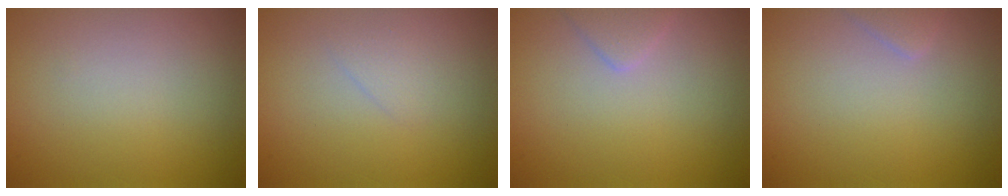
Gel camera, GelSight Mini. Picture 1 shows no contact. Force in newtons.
{"total": 1.0, "press": 1.0, "slide": 0.1}
{"total": 1.4, "press": 1.4, "slide": 0.1}
{"total": 1.1, "press": 1.1, "slide": 0.1}